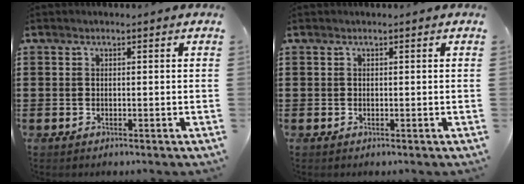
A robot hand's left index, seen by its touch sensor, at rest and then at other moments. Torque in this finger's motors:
{"motor_torque": [-0.09, 0.09, -0.03, -0.01]}